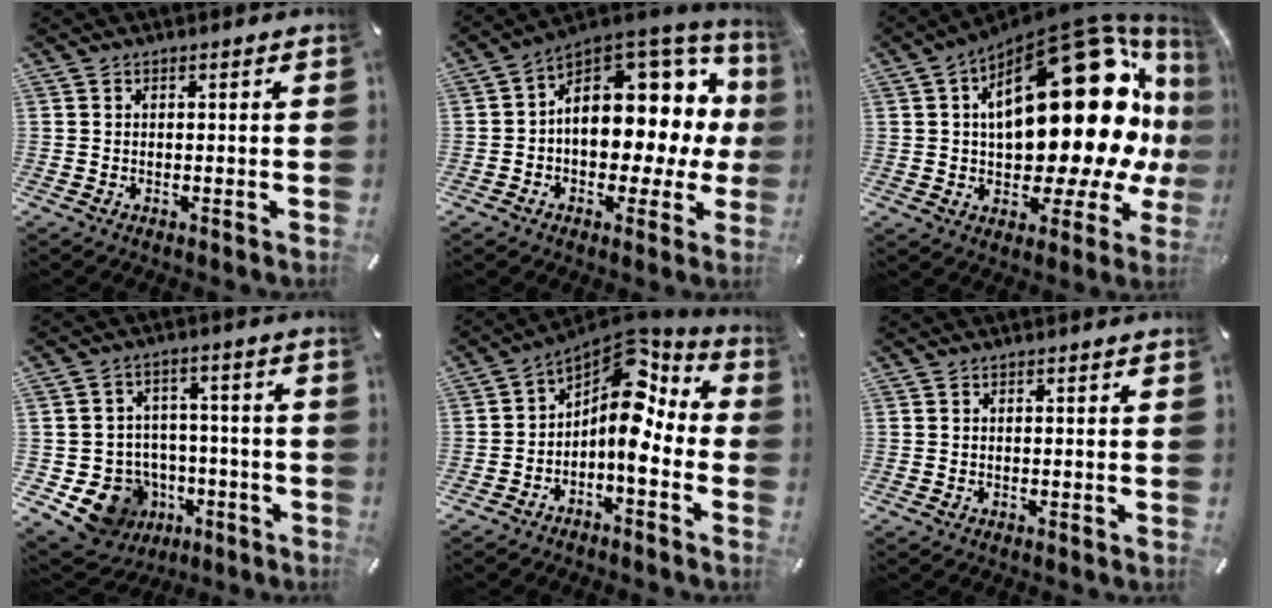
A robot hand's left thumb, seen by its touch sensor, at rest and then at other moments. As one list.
[{"total": 13.1, "force": [3.3, 9.5, 8.3], "torque": [-0.090, -0.055, 0.053]}, {"total": 34.9, "force": [8.0, 16.7, 29.6], "torque": [-0.427, -0.075, 0.144]}, {"total": 11.2, "force": [-4.3, 10.0, 2.6], "torque": [-0.041, 0.022, -0.061]}, {"total": 11.6, "force": [2.2, 6.7, 9.2], "torque": [-0.132, -0.040, 0.031]}, {"total": 0.0}]